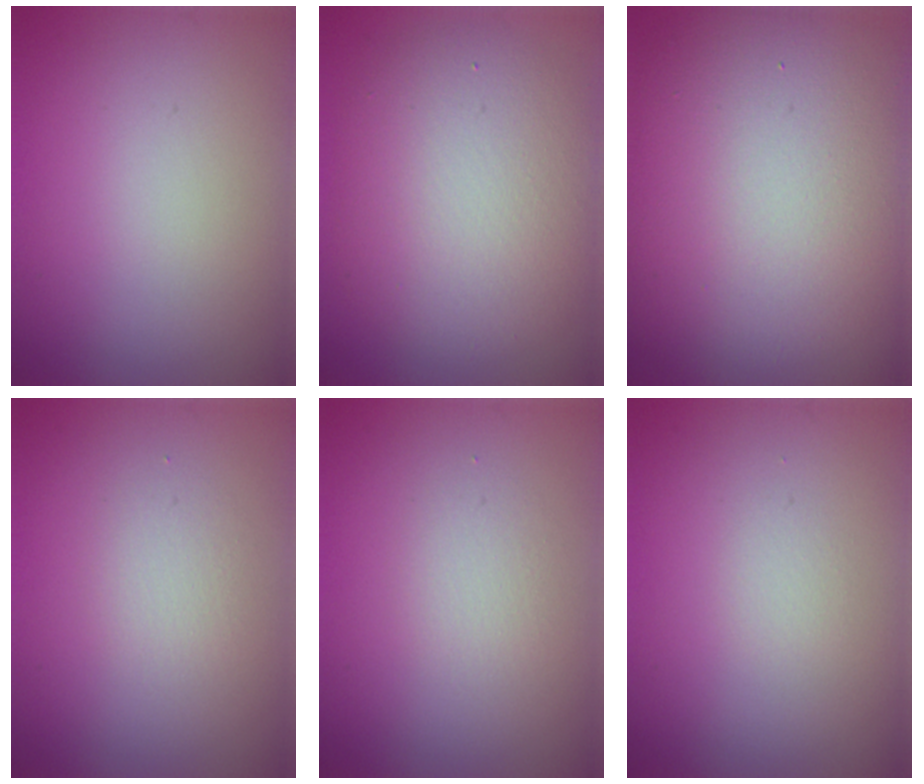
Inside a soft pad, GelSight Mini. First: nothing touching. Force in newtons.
{"total": 8.6, "press": 8.6, "slide": 0.3}
{"total": 16.5, "press": 16.5, "slide": 1.4}
{"total": 1.3, "press": 1.3, "slide": 0.1}
{"total": 1.3, "press": 1.3, "slide": 0.1}
{"total": 0.6, "press": 0.6, "slide": 0.0}